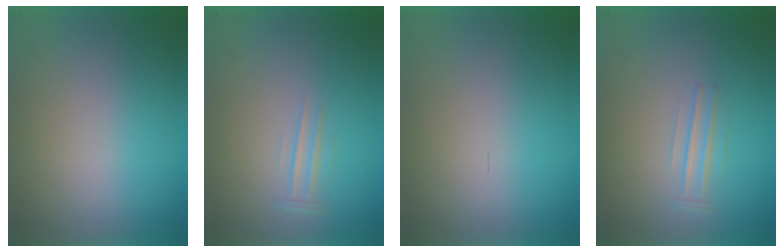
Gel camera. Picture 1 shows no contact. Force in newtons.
{"total": 1.0}
{"total": 0.0}
{"total": 1.1}